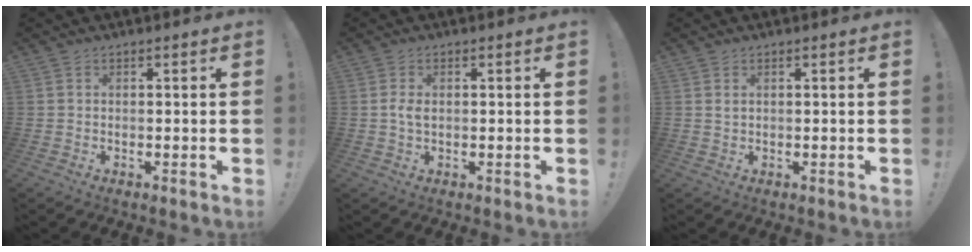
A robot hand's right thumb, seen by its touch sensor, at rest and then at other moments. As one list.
[{"total": 2.3, "force": [-0.3, 1.2, 2.0], "torque": [-0.043, 0.004, -0.008]}, {"total": 0.8, "force": [0.3, 0.3, 0.7], "torque": [-0.015, 0.002, 0.005]}]